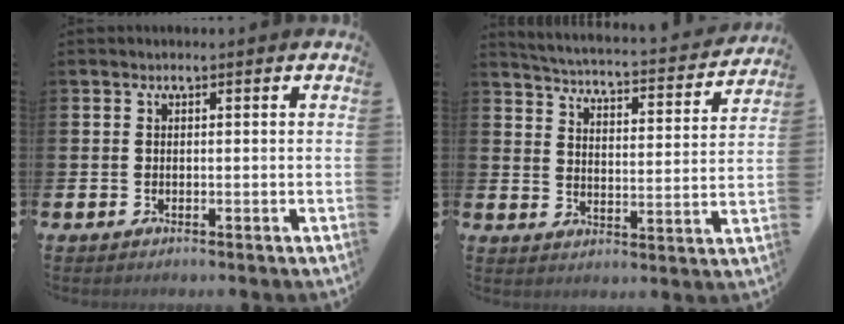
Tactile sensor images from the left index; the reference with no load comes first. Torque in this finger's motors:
{"motor_torque": [0.85, -1.28, 0.13, 0.03]}